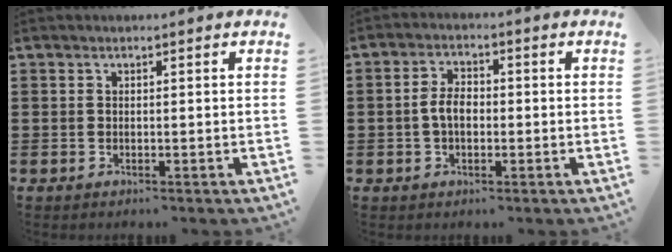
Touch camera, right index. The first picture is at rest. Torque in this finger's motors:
{"motor_torque": [0.31, 0.30, 0.18, 0.03]}